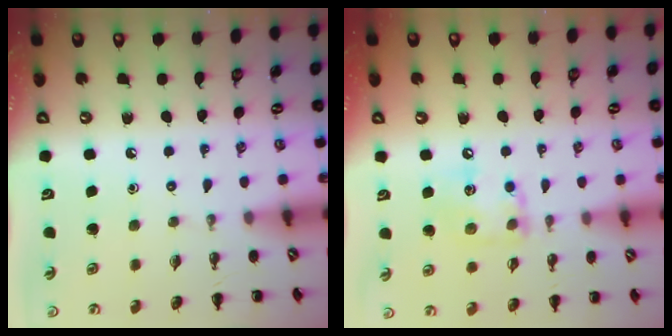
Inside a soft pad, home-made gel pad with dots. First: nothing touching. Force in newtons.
{"total": 10.6, "press": 10.5, "slide": 1.0}